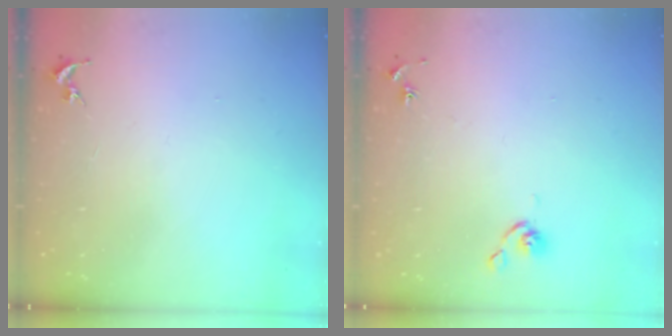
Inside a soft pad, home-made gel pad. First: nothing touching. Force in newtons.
{"total": 4.9, "press": 4.9, "slide": 0.7}